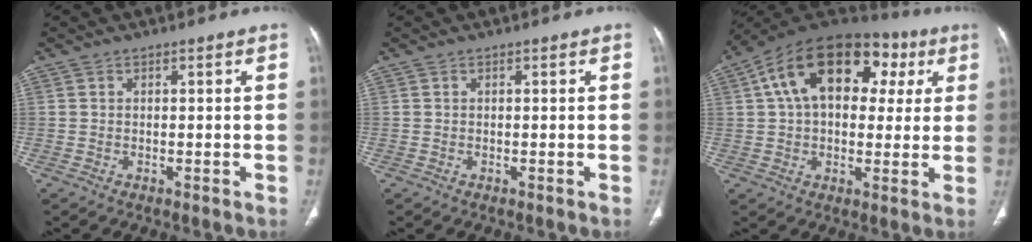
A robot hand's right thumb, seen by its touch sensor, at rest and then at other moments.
{"total": 0.0}
{"total": 22.6, "force": [7.3, 14.0, 16.2], "torque": [-0.237, 0.042, 0.105]}